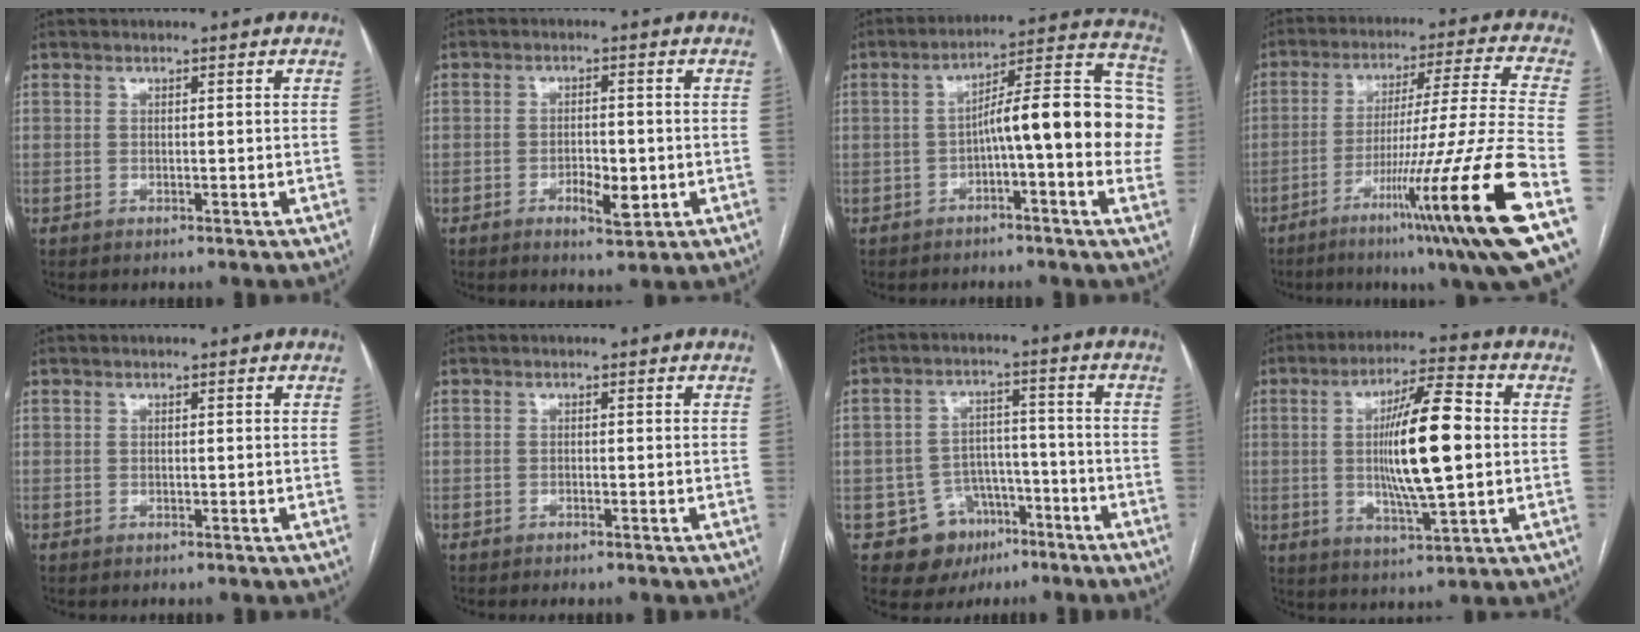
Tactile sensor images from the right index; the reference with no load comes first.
{"total": 4.6, "force": [-1.5, 1.7, 4.1], "torque": [-0.067, 0.000, -0.015]}
{"total": 17.7, "force": [-0.9, 3.1, 17.4], "torque": [-0.224, 0.051, -0.011]}
{"total": 23.6, "force": [-10.4, -1.5, 21.1], "torque": [-0.294, -0.027, -0.166]}
{"total": 0.0}
{"total": 1.0, "force": [-0.8, 0.0, 0.5], "torque": [-0.011, -0.002, -0.013]}
{"total": 8.6, "force": [-4.5, 7.1, 1.9], "torque": [-0.021, 0.020, -0.058]}
{"total": 13.9, "force": [0.5, 1.9, 13.7], "torque": [-0.241, 0.005, 0.006]}